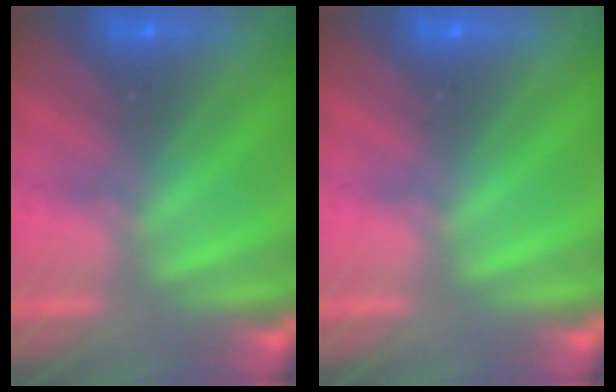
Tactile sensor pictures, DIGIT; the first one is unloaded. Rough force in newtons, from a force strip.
{"total": 0.0}